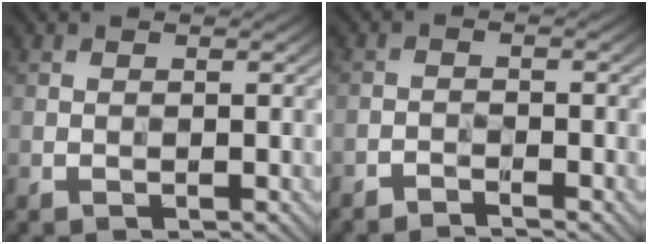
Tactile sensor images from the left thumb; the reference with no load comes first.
{"total": 1.6, "force": [-1.5, -0.5, -0.4], "torque": [0.009, 0.002, -0.034]}